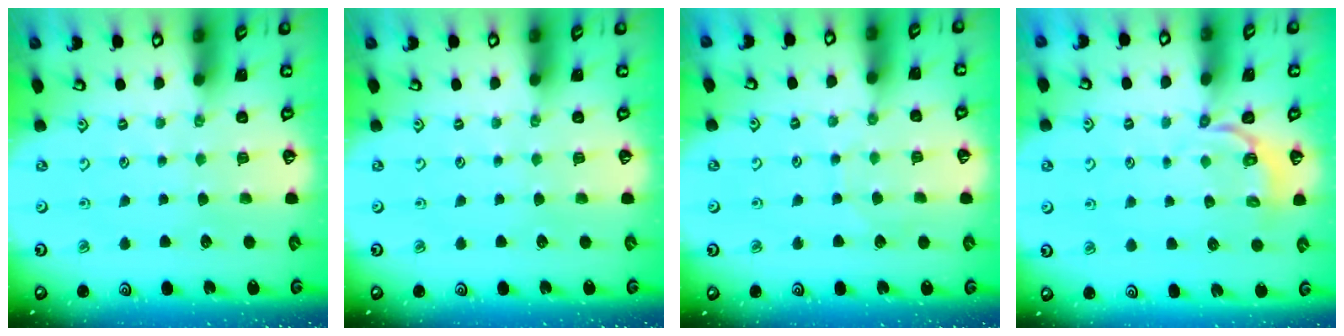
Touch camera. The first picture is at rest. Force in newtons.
{"total": 0.0}
{"total": 3.6, "press": 3.6, "slide": 0.4}
{"total": 3.4, "press": 2.6, "slide": 2.2}